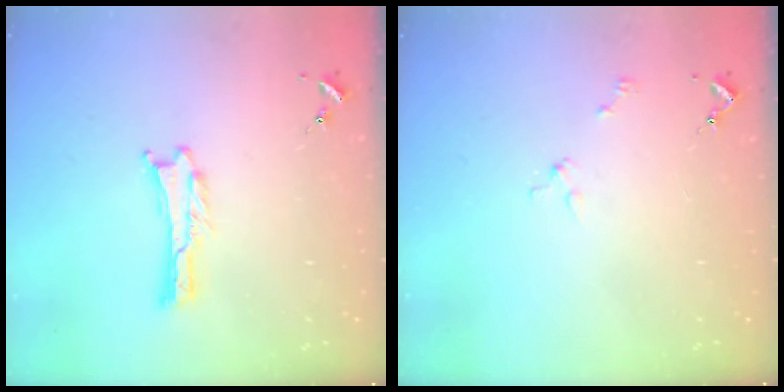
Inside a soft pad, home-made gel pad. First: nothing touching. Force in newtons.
{"total": 2.0, "press": 2.0, "slide": 0.2}